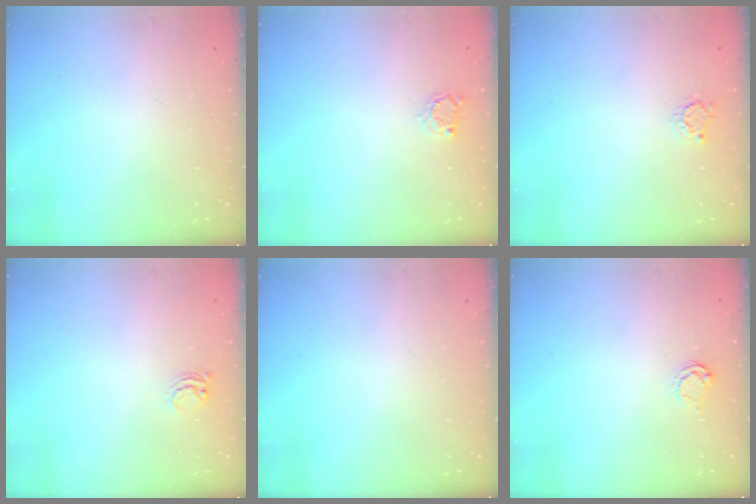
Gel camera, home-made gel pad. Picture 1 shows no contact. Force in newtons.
{"total": 2.5, "press": 2.5, "slide": 0.3}
{"total": 2.7, "press": 2.7, "slide": 0.4}
{"total": 5.1, "press": 5.1, "slide": 0.3}
{"total": 0.0}
{"total": 3.2, "press": 3.1, "slide": 0.5}